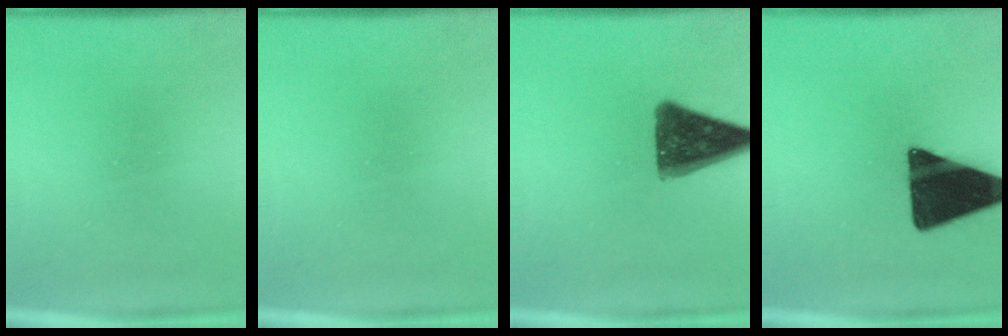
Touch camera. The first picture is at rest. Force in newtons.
{"total": 0.0}
{"total": 12.4}
{"total": 16.7}